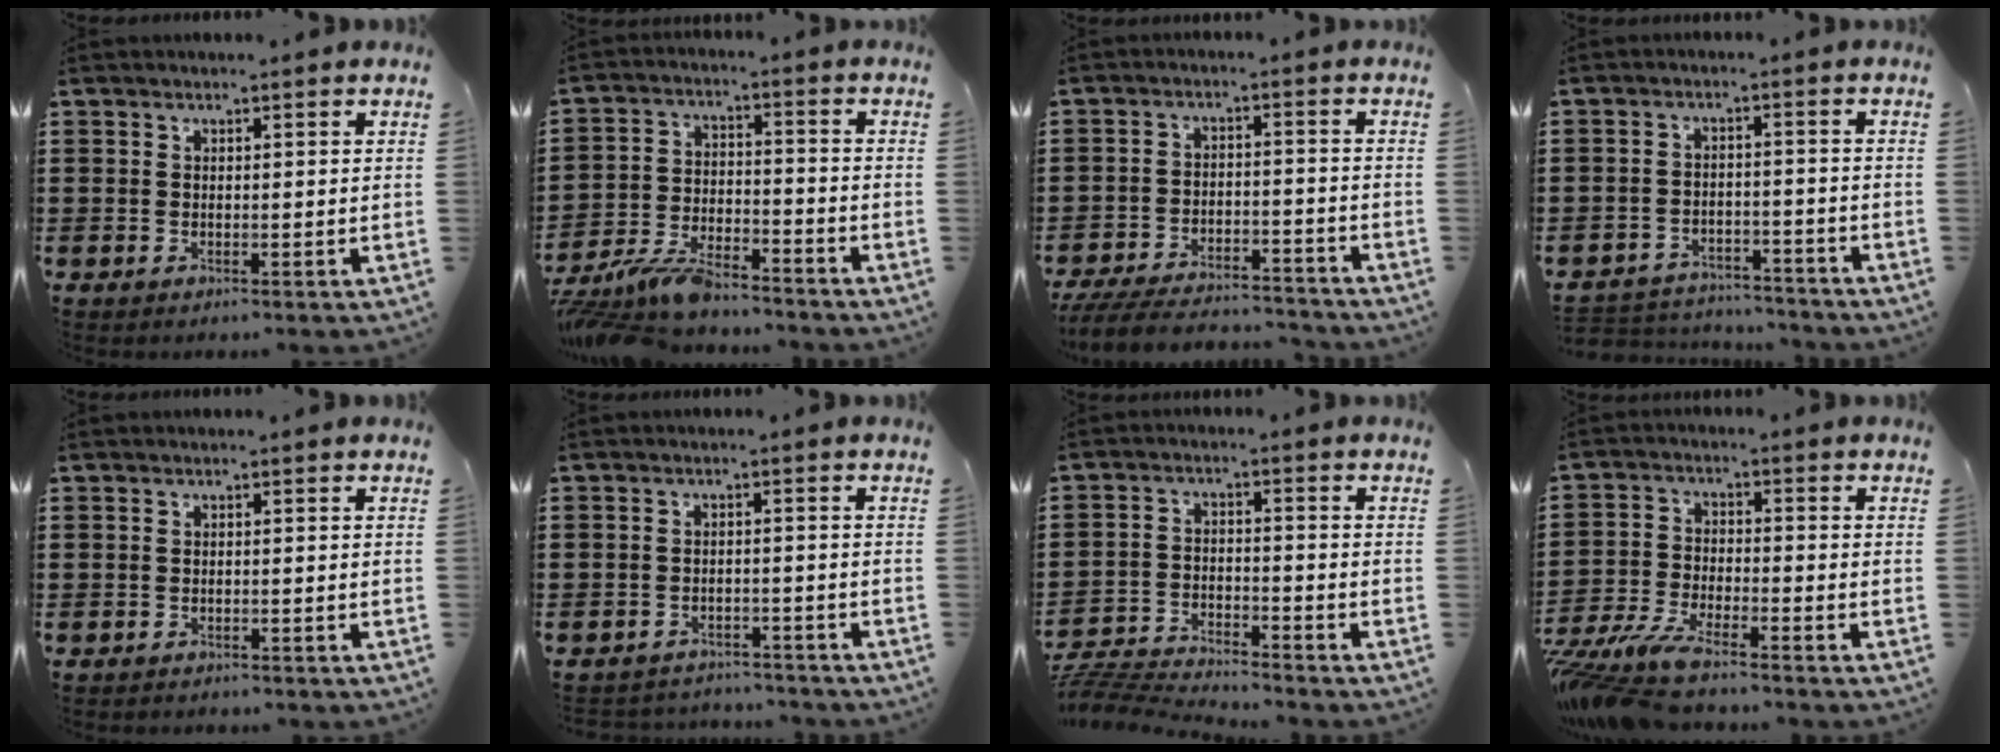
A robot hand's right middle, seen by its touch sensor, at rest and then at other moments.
{"total": 8.6, "force": [-7.8, 1.9, 3.1], "torque": [-0.071, 0.009, -0.153]}
{"total": 6.8, "force": [-6.5, 0.8, 1.9], "torque": [-0.040, 0.006, -0.126]}
{"total": 3.9, "force": [-3.8, 0.8, -0.2], "torque": [-0.003, 0.003, -0.081]}
{"total": 1.5, "force": [-1.4, 0.4, -0.2], "torque": [-0.004, 0.001, -0.034]}
{"total": 2.7, "force": [-2.6, 0.5, -0.3], "torque": [-0.002, 0.001, -0.059]}
{"total": 5.3, "force": [-5.3, 0.2, 0.6], "torque": [-0.031, -0.001, -0.115]}
{"total": 6.8, "force": [-6.3, 0.7, 2.5], "torque": [-0.077, -0.010, -0.129]}